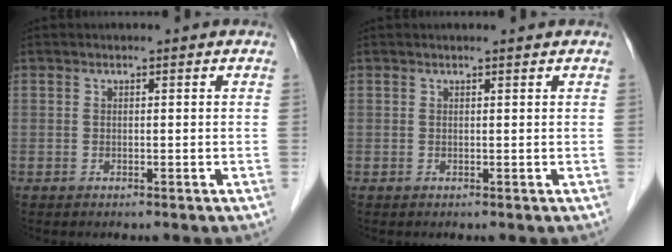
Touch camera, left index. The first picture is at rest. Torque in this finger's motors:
{"motor_torque": [0.17, -0.18, 0.08, 0.01]}